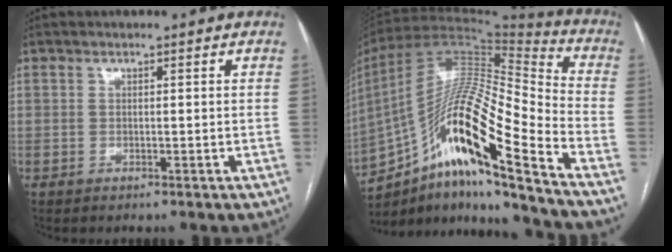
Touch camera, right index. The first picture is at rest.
{"total": 22.0, "force": [-13.4, 1.5, 17.3], "torque": [-0.323, 0.008, -0.242]}